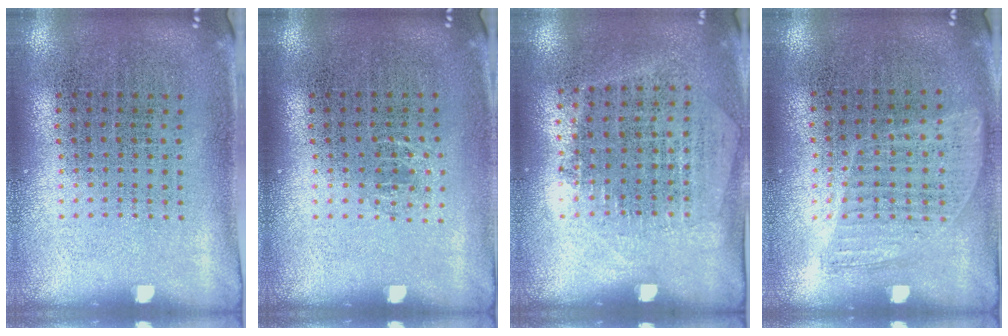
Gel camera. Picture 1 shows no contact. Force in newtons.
{"total": 0.7, "press": 0.4, "slide": 0.6}
{"total": 1.2, "press": 1.1, "slide": 0.5}
{"total": 0.8, "press": 0.7, "slide": 0.4}